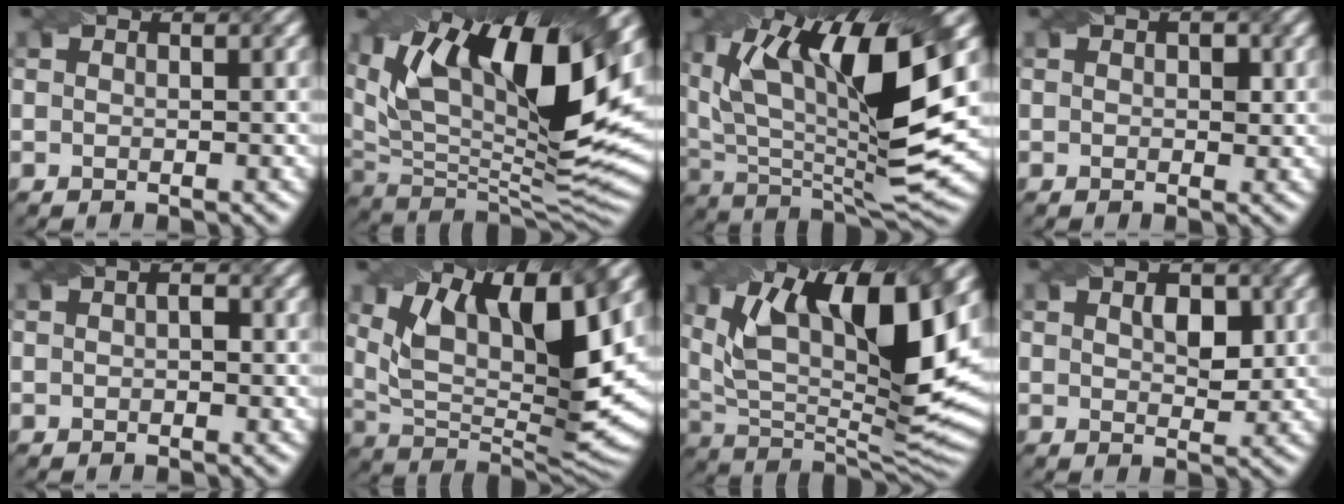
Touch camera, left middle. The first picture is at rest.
{"total": 16.6, "force": [7.2, 6.1, 13.7], "torque": [-0.248, 0.013, 0.126]}
{"total": 15.5, "force": [5.9, 5.3, 13.3], "torque": [-0.238, -0.001, 0.105]}
{"total": 1.4, "force": [0.3, 0.8, 1.1], "torque": [-0.011, -0.001, 0.004]}
{"total": 1.0, "force": [0.0, 0.6, 0.8], "torque": [-0.014, 0.003, 0.000]}
{"total": 13.8, "force": [6.4, 4.9, 11.2], "torque": [-0.199, -0.004, 0.119]}
{"total": 15.8, "force": [6.8, 5.7, 13.2], "torque": [-0.234, 0.003, 0.120]}
{"total": 3.1, "force": [0.9, 1.8, 2.3], "torque": [-0.034, -0.001, 0.018]}